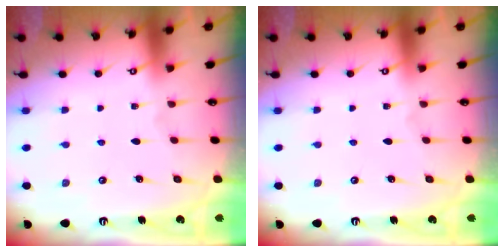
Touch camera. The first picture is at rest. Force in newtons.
{"total": 0.0}